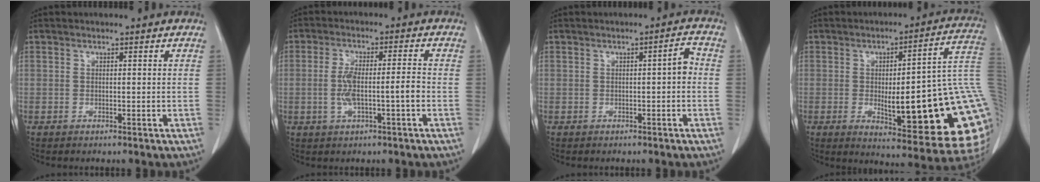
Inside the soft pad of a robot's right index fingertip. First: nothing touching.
{"total": 6.4, "force": [-1.3, 0.9, 6.2], "torque": [-0.127, 0.012, -0.021]}
{"total": 2.3, "force": [-0.2, 0.4, 2.2], "torque": [-0.030, 0.007, -0.004]}
{"total": 26.8, "force": [-3.0, 5.5, 26.1], "torque": [-0.235, 0.013, -0.031]}